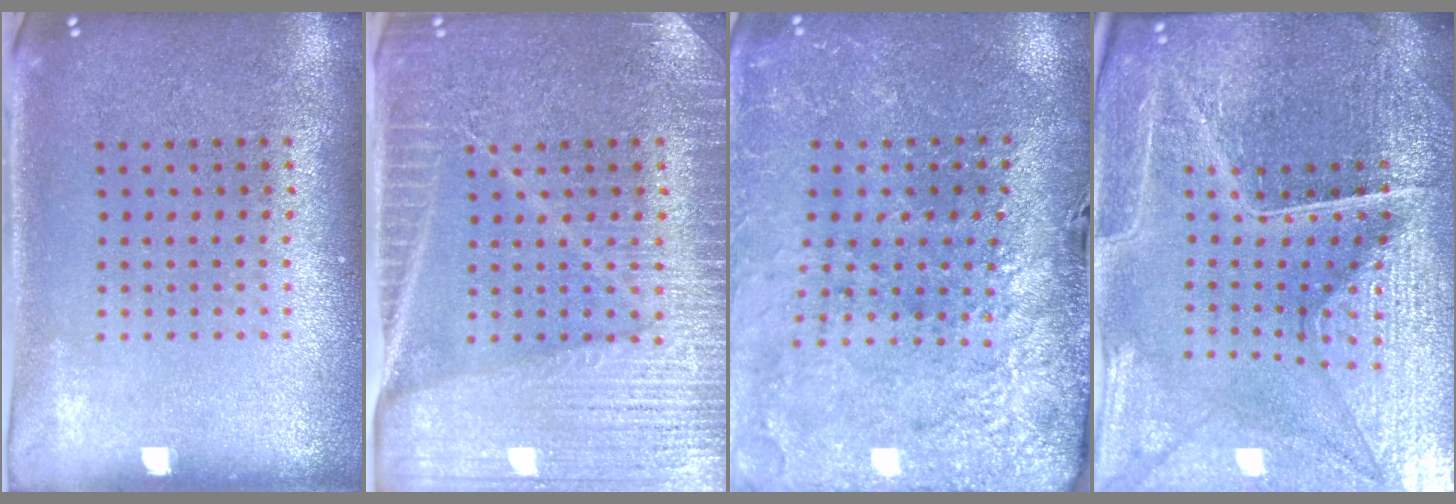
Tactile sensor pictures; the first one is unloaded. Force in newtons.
{"total": 4.0, "press": 3.7, "slide": 1.4}
{"total": 3.2, "press": 3.1, "slide": 0.7}
{"total": 5.4, "press": 5.1, "slide": 1.7}